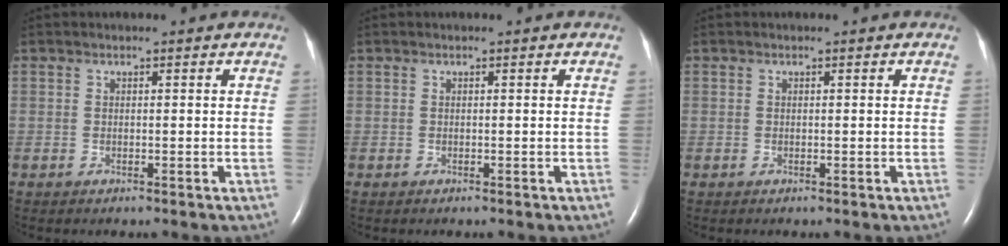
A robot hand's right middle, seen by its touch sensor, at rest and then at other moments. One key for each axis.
{"total": 0.0}
{"total": 0.0}